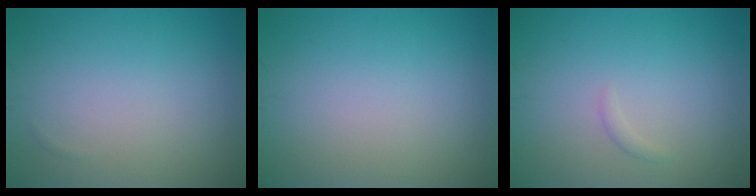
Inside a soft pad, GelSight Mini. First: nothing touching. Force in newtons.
{"total": 0.0}
{"total": 0.6, "press": 0.6, "slide": 0.1}